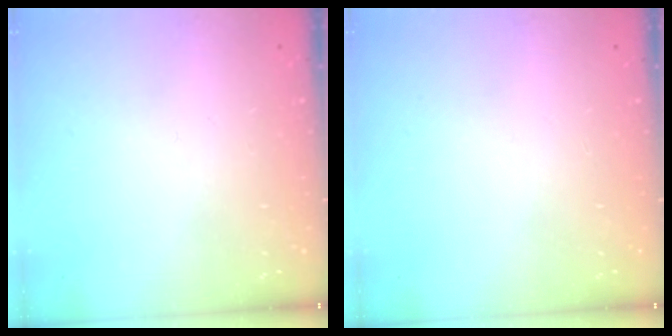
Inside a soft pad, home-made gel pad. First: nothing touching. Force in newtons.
{"total": 0.0}